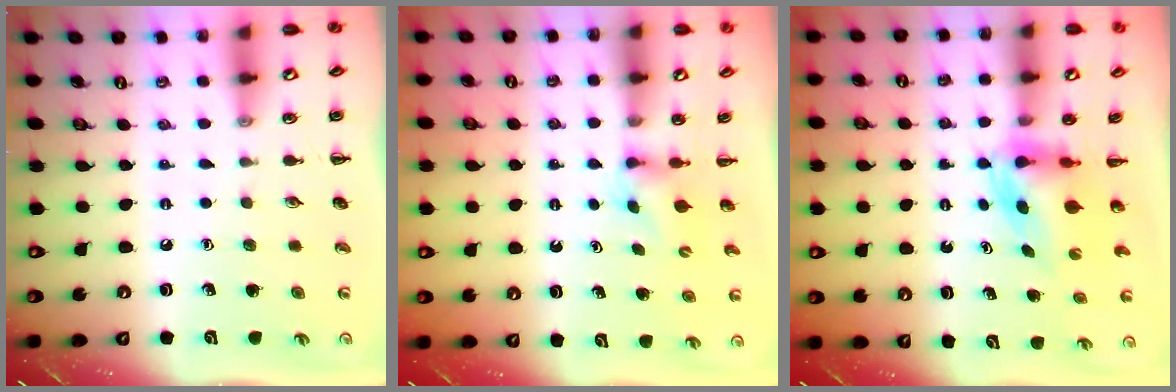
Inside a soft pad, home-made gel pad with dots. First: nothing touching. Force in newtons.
{"total": 2.2, "press": 1.9, "slide": 1.0}
{"total": 5.3, "press": 5.2, "slide": 0.9}